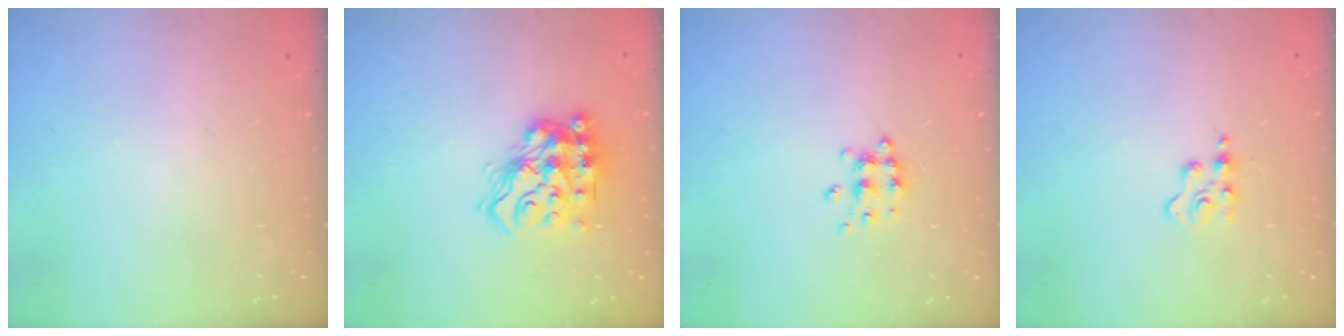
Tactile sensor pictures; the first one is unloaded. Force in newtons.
{"total": 15.6, "press": 15.5, "slide": 1.6}
{"total": 6.5, "press": 6.5, "slide": 0.6}
{"total": 2.7, "press": 2.7, "slide": 0.5}